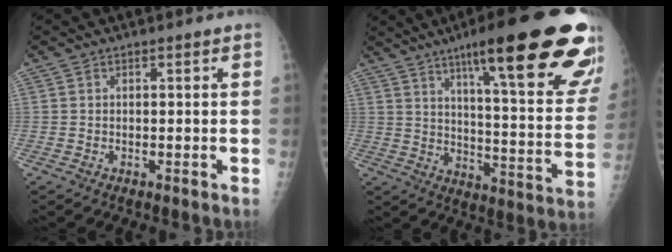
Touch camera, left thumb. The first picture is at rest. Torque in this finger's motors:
{"motor_torque": [3.28, 1.73, 2.53, -0.24, 0.43]}